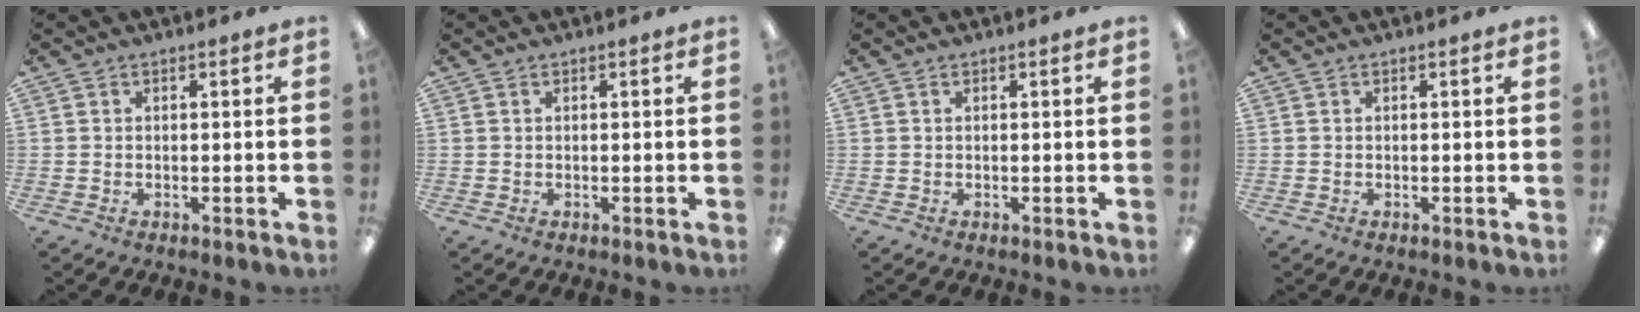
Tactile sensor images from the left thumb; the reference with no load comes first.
{"total": 0.0}
{"total": 0.0}
{"total": 0.0}